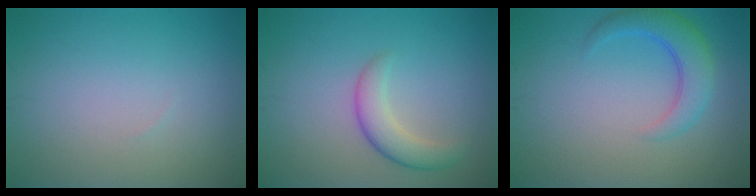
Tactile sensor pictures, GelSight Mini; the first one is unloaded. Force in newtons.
{"total": 3.0, "press": 3.0, "slide": 0.1}
{"total": 3.8, "press": 3.7, "slide": 0.3}